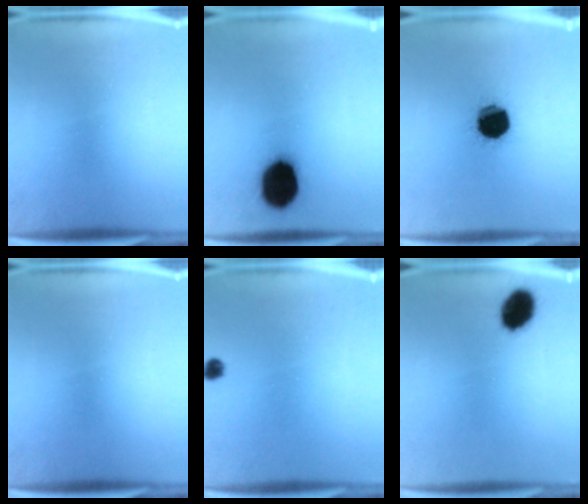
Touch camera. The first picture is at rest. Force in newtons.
{"total": 15.1}
{"total": 18.1}
{"total": 0.0}
{"total": 1.8}
{"total": 8.0}